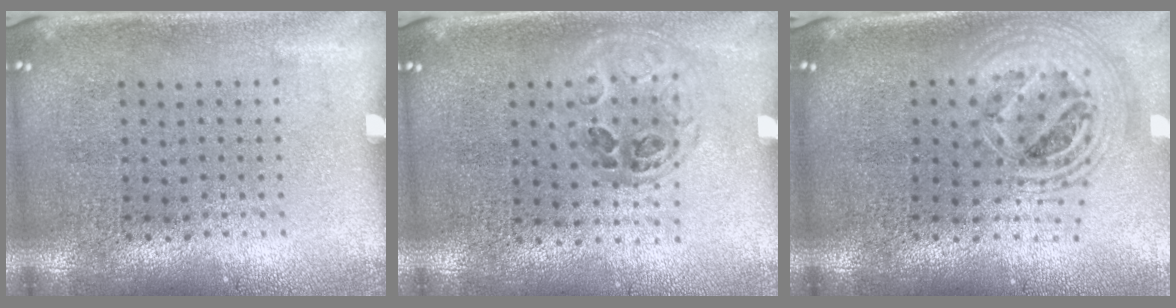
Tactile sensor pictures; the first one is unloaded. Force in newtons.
{"total": 0.9, "press": 0.9, "slide": 0.2}
{"total": 2.3, "press": 1.7, "slide": 1.4}